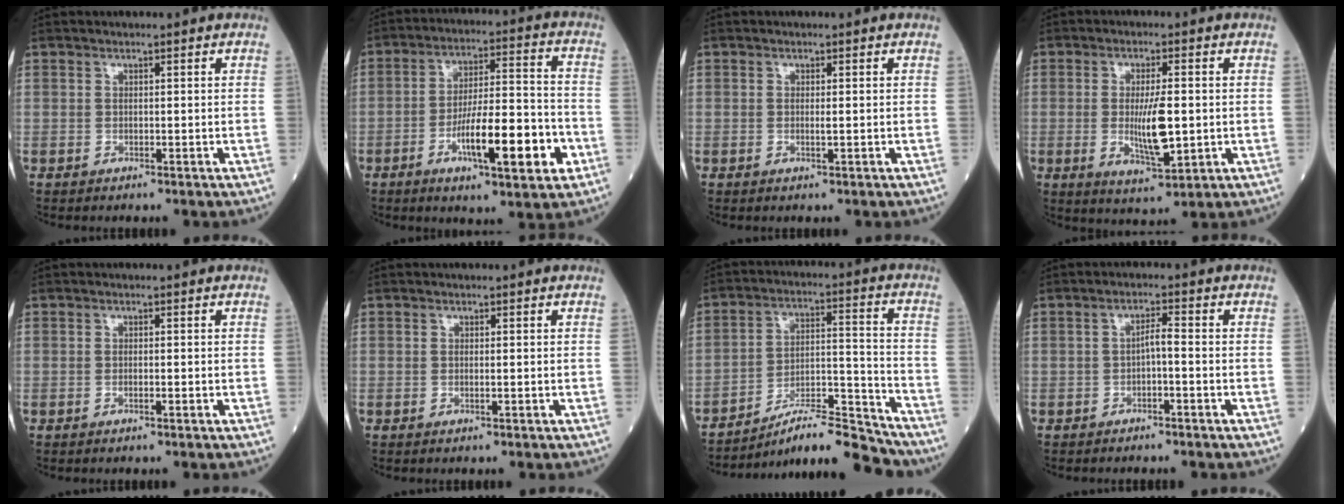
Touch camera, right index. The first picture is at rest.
{"total": 14.0, "force": [-5.3, 2.4, 12.7], "torque": [-0.211, 0.003, -0.082]}
{"total": 1.0, "force": [-0.1, 0.0, 1.0], "torque": [-0.021, -0.003, -0.002]}
{"total": 7.8, "force": [-0.6, 1.7, 7.6], "torque": [-0.139, -0.015, -0.008]}
{"total": 0.6, "force": [-0.3, 0.0, 0.6], "torque": [-0.011, 0.001, -0.003]}
{"total": 0.7, "force": [-0.1, 0.0, 0.7], "torque": [-0.014, -0.001, -0.002]}
{"total": 12.8, "force": [-12.1, 0.9, 4.1], "torque": [-0.056, 0.036, -0.206]}
{"total": 2.1, "force": [-0.7, 0.3, 2.0], "torque": [-0.032, 0.005, -0.015]}